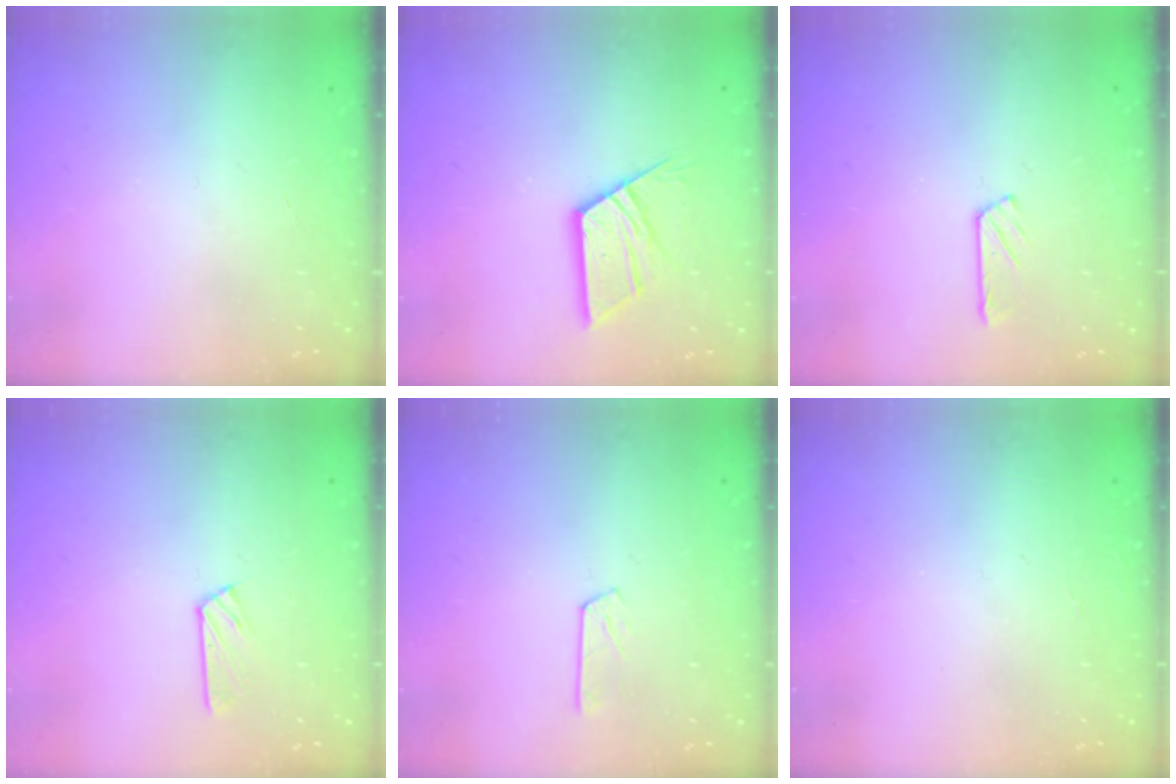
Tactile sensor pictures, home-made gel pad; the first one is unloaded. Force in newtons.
{"total": 11.7, "press": 11.7, "slide": 1.0}
{"total": 2.4, "press": 2.3, "slide": 0.3}
{"total": 2.9, "press": 2.9, "slide": 0.3}
{"total": 2.8, "press": 2.8, "slide": 0.4}
{"total": 0.0}